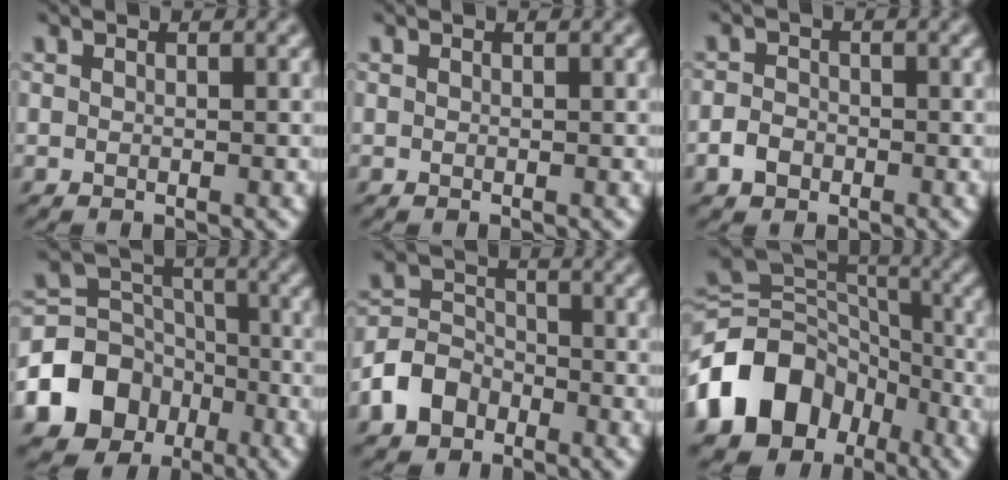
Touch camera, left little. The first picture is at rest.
{"total": 0.0}
{"total": 1.9, "force": [-1.0, 1.5, 0.7], "torque": [-0.010, 0.002, -0.023]}
{"total": 10.7, "force": [-4.9, 8.8, 3.5], "torque": [-0.077, -0.015, -0.112]}
{"total": 4.3, "force": [-2.5, 3.1, 1.6], "torque": [-0.036, 0.005, -0.057]}
{"total": 11.5, "force": [-5.2, 8.7, 5.4], "torque": [-0.120, 0.003, -0.108]}